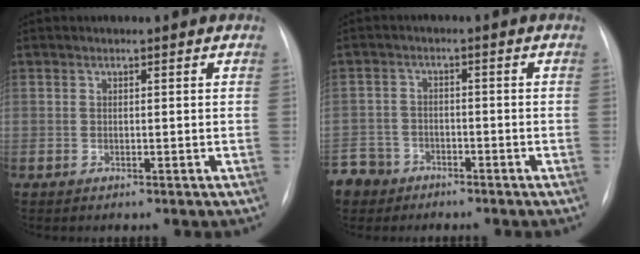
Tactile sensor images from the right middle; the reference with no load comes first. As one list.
[{"total": 6.8, "force": [-5.0, 4.7, 0.2], "torque": [-0.009, 0.002, -0.092]}]